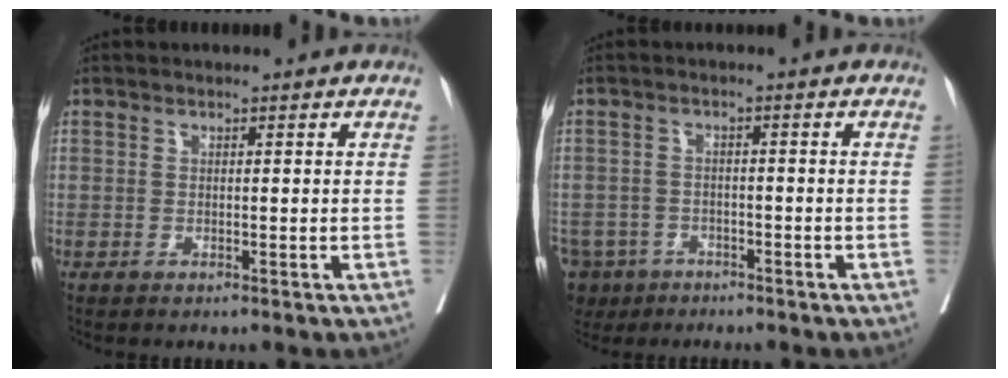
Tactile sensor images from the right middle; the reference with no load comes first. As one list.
[{"total": 8.1, "force": [-5.5, 5.8, 1.5], "torque": [-0.045, -0.005, -0.089]}]